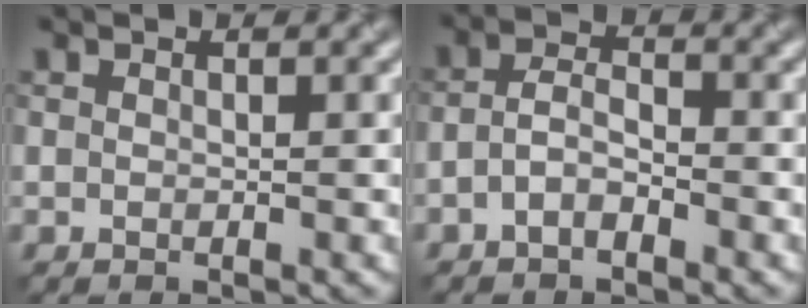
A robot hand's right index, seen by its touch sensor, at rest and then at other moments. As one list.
[{"total": 2.3, "force": [-1.1, 1.0, 1.7], "torque": [-0.035, 0.007, -0.029]}]